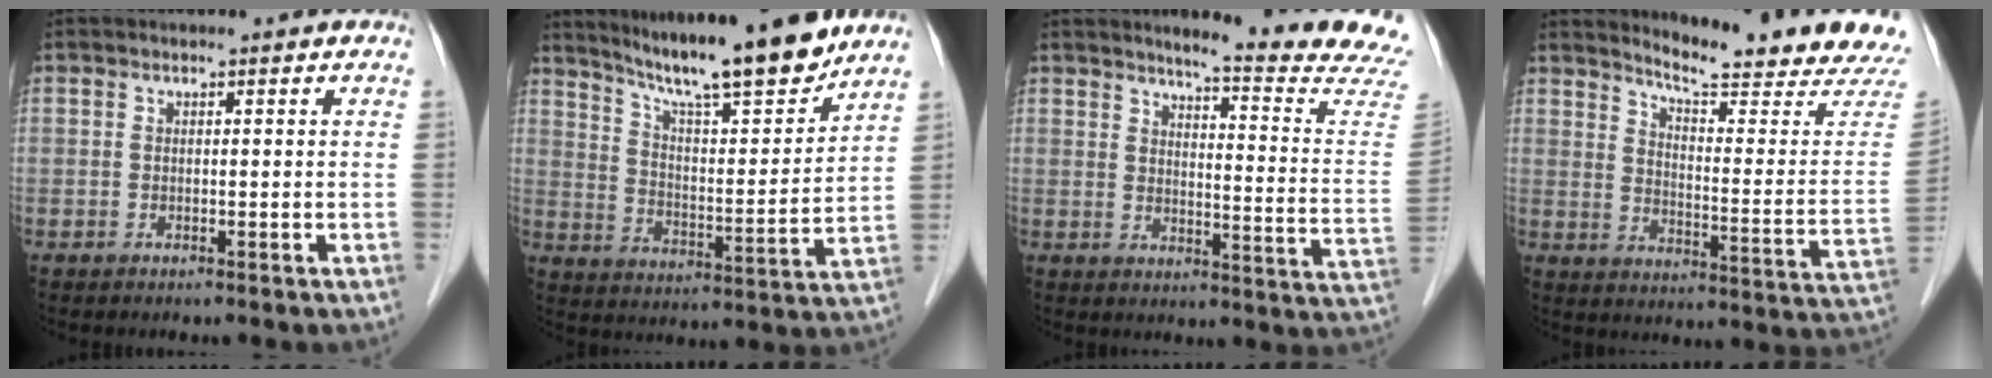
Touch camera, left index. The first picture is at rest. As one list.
[{"total": 16.0, "force": [13.9, 0.6, 7.9], "torque": [-0.128, -0.010, 0.222]}, {"total": 16.1, "force": [15.0, -1.6, 5.6], "torque": [-0.080, -0.112, 0.167]}, {"total": 17.4, "force": [16.3, -1.0, 6.0], "torque": [-0.094, -0.102, 0.202]}]